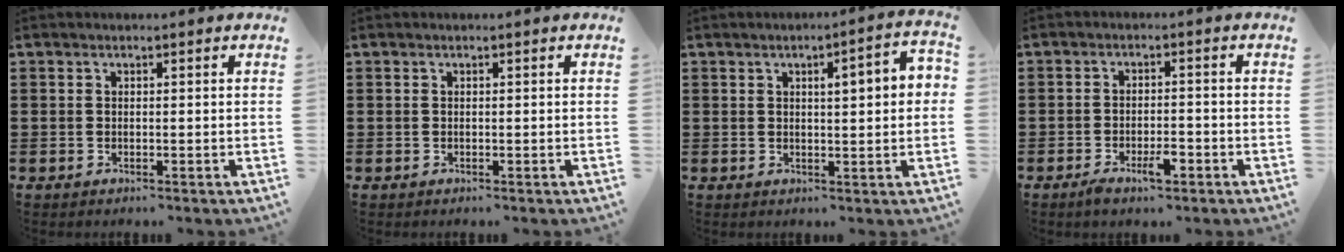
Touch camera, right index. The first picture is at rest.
{"total": 0.0}
{"total": 3.9, "force": [0.6, 0.6, 3.8], "torque": [-0.062, 0.000, 0.005]}
{"total": 3.9, "force": [-2.2, 1.4, 2.9], "torque": [-0.054, 0.001, -0.040]}